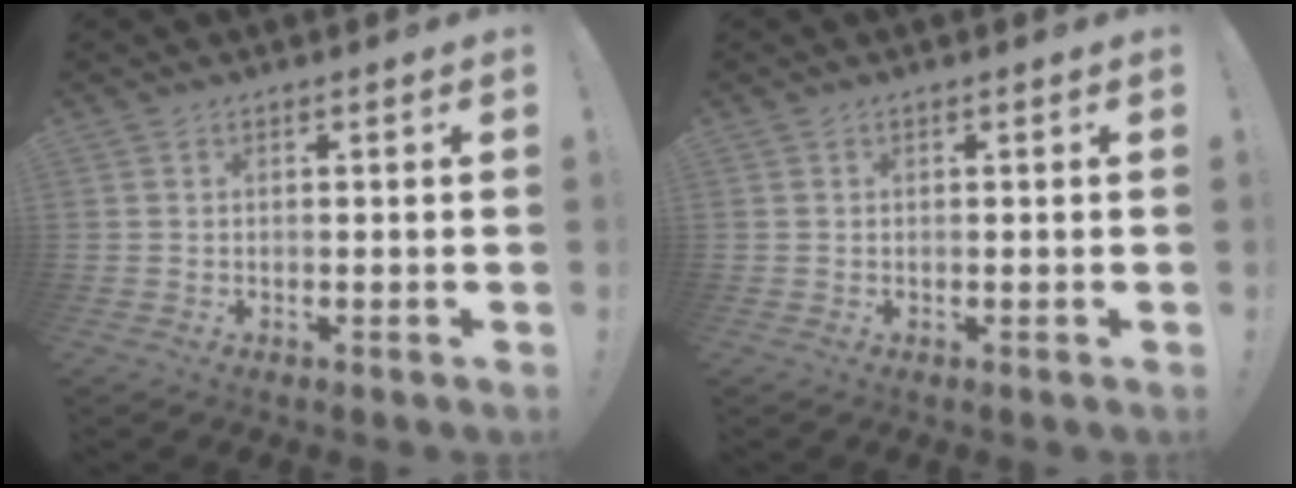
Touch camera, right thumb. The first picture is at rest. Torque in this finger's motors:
{"motor_torque": [0.11, -0.38, -0.07, -0.02, 0.00]}